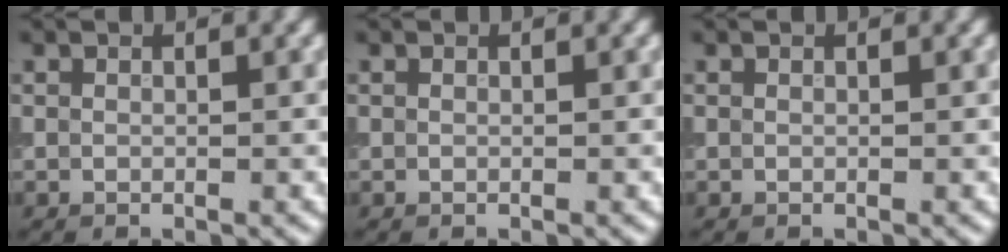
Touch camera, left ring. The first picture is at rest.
{"total": 0.0}
{"total": 0.0}